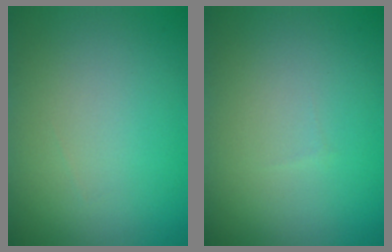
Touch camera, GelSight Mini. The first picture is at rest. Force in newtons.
{"total": 0.0}